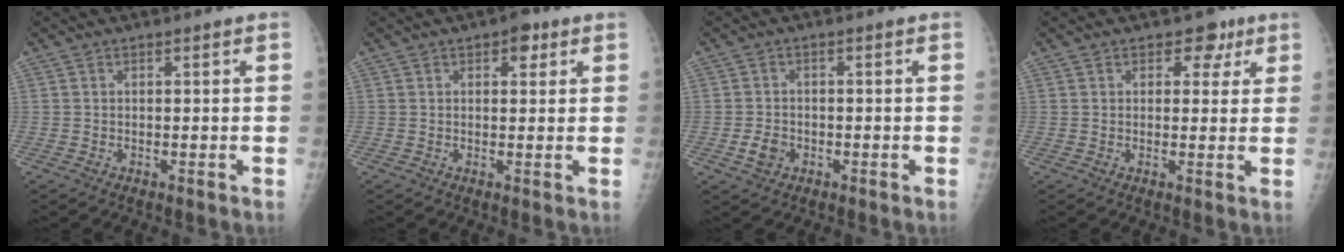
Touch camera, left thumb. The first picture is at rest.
{"total": 3.3, "force": [1.7, 1.9, 2.2], "torque": [-0.012, -0.002, 0.017]}
{"total": 3.2, "force": [-1.2, 2.5, 1.7], "torque": [-0.026, 0.006, -0.019]}
{"total": 4.7, "force": [2.4, 3.3, 2.2], "torque": [0.005, -0.007, 0.028]}